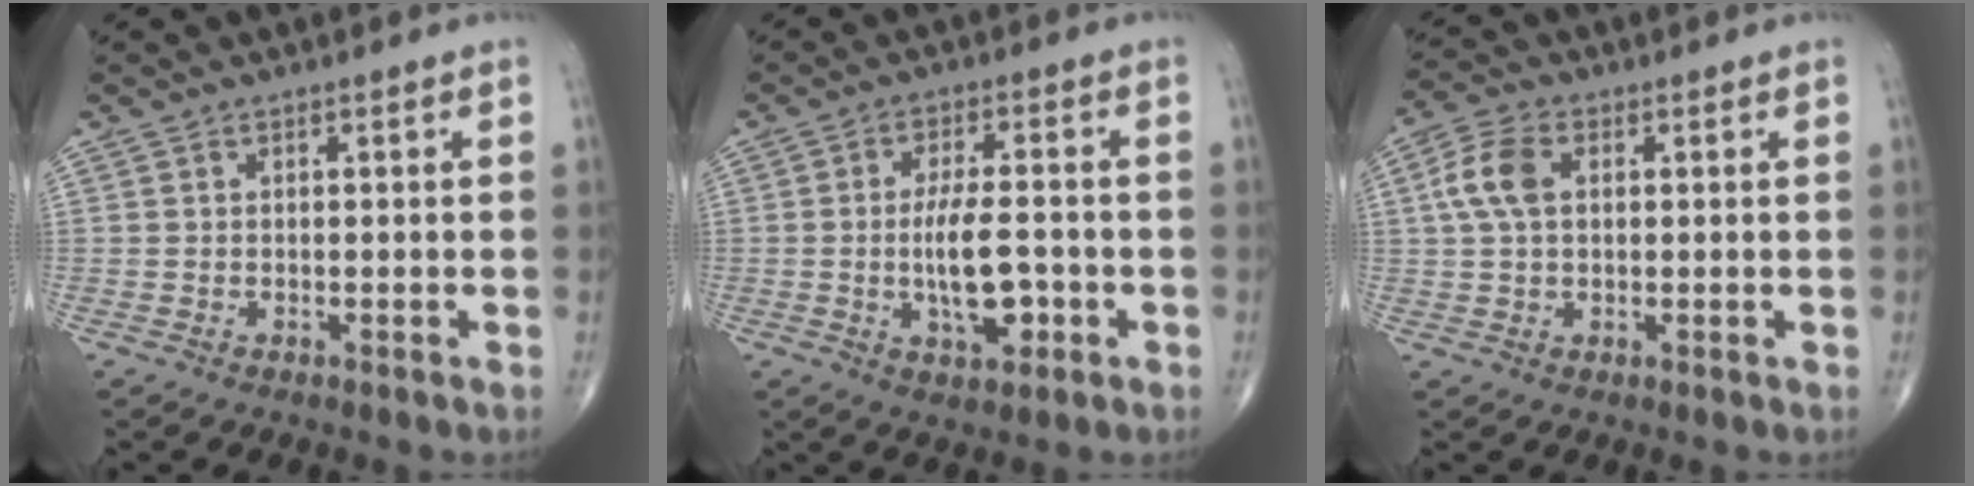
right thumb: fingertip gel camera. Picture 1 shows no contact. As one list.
[{"total": 9.1, "force": [-1.8, 3.6, 8.1], "torque": [-0.137, 0.007, -0.027]}, {"total": 7.1, "force": [1.4, 4.3, 5.4], "torque": [-0.118, 0.015, 0.025]}]